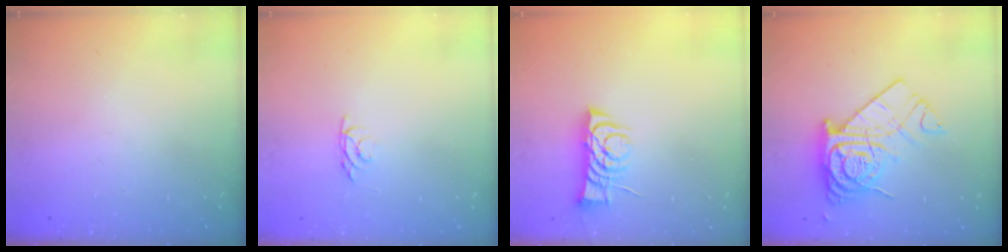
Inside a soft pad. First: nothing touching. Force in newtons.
{"total": 3.4, "press": 3.3, "slide": 0.5}
{"total": 7.8, "press": 7.7, "slide": 0.6}
{"total": 15.3, "press": 15.2, "slide": 1.5}